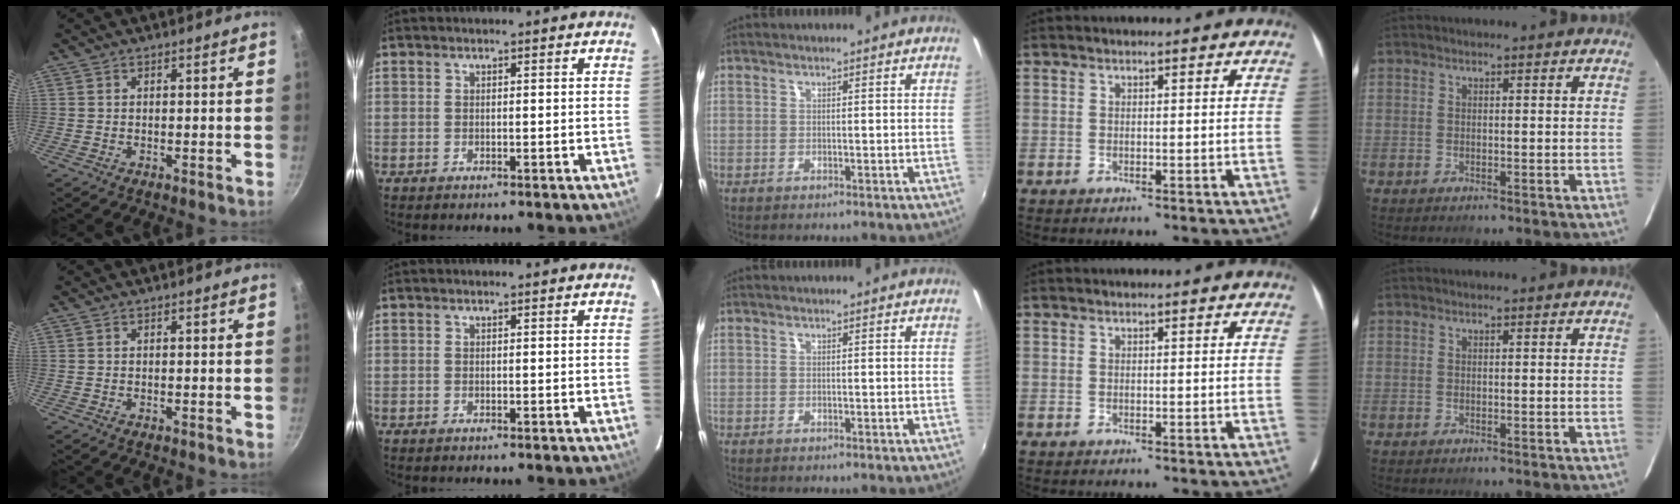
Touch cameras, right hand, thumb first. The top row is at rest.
{}